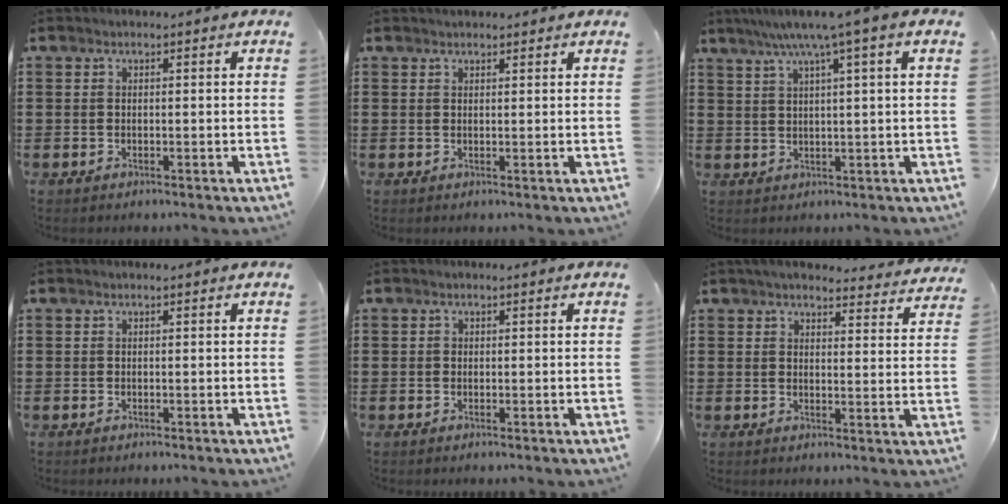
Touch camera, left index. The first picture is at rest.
{"total": 1.2, "force": [1.2, 0.3, 0.1], "torque": [-0.004, 0.004, 0.023]}
{"total": 5.5, "force": [3.1, -0.6, 4.5], "torque": [-0.097, -0.006, 0.046]}
{"total": 0.0}
{"total": 0.5, "force": [0.1, 0.5, 0.1], "torque": [-0.005, 0.003, 0.002]}
{"total": 4.0, "force": [3.8, 0.5, 1.1], "torque": [-0.037, -0.020, 0.065]}